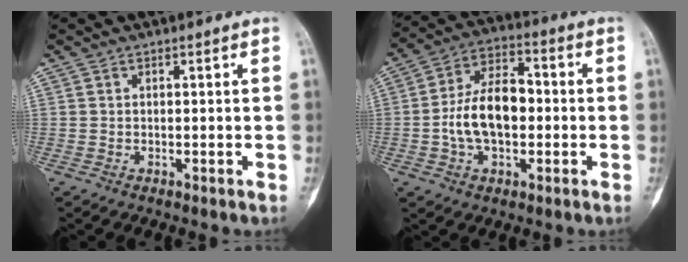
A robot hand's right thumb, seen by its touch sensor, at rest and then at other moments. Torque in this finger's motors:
{"motor_torque": [1.66, 1.82, 1.27, -0.02, 0.11]}